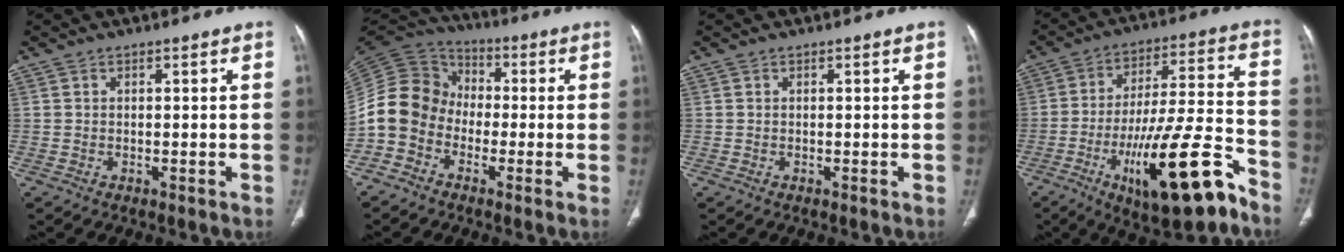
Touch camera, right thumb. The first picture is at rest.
{"total": 11.8, "force": [-3.6, 10.0, 5.3], "torque": [-0.099, 0.052, -0.084]}
{"total": 0.0}
{"total": 22.4, "force": [-11.6, 6.0, 18.2], "torque": [-0.288, 0.058, -0.179]}